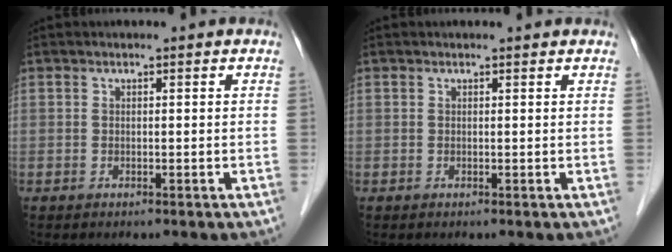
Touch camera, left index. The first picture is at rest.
{"total": 0.7, "force": [0.7, 0.0, 0.1], "torque": [-0.008, -0.001, 0.003]}